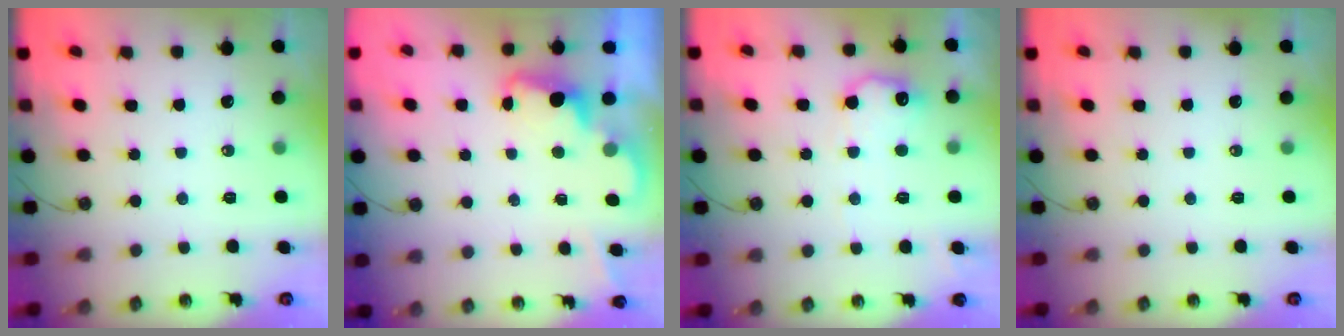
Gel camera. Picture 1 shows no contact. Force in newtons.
{"total": 2.3, "press": 2.3, "slide": 0.5}
{"total": 10.9, "press": 10.9, "slide": 0.6}
{"total": 0.0}